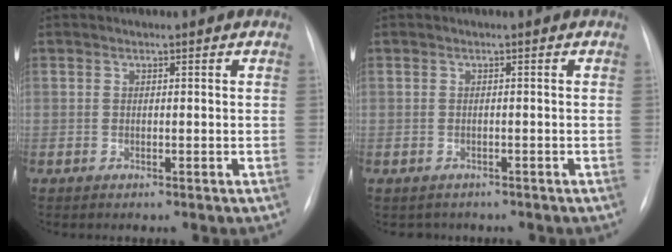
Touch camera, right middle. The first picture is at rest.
{"total": 1.8, "force": [-1.4, 1.0, -0.2], "torque": [-0.001, 0.004, -0.020]}